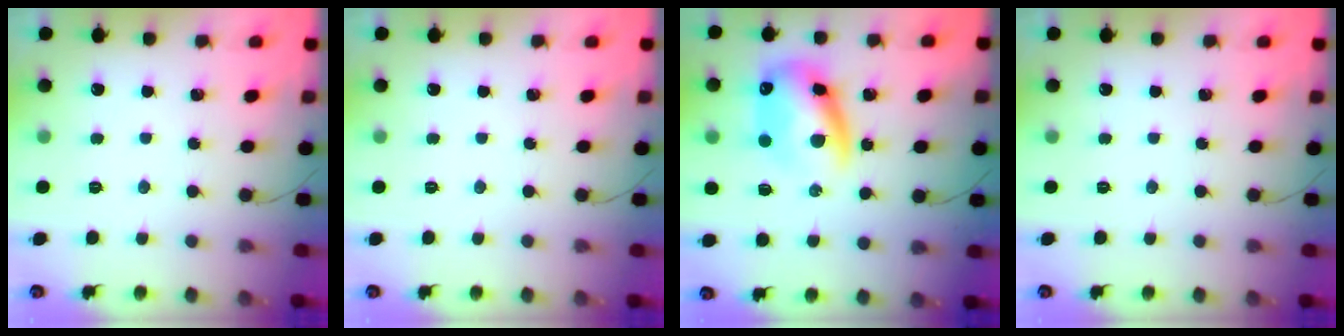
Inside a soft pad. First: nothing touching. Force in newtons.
{"total": 0.0}
{"total": 14.2, "press": 13.7, "slide": 3.8}
{"total": 0.0}